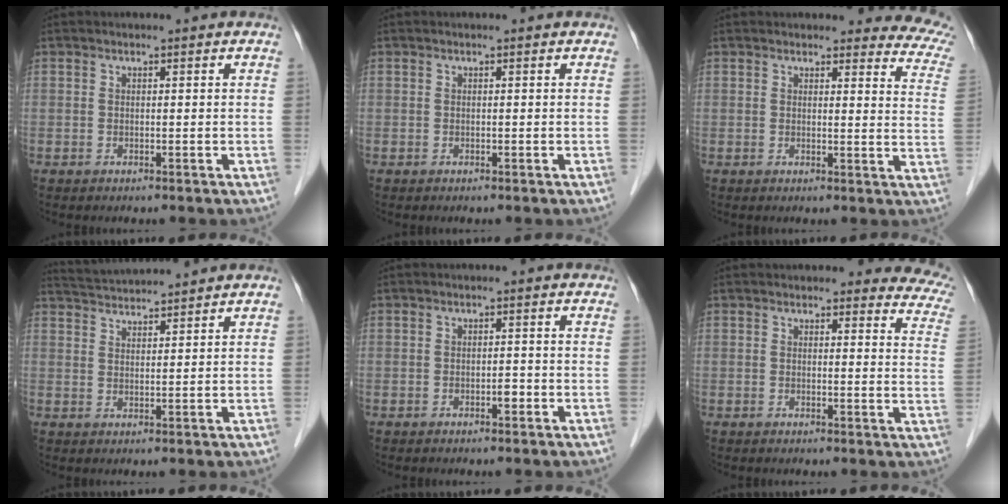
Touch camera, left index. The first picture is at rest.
{"total": 0.0}
{"total": 10.9, "force": [10.1, 2.7, 3.0], "torque": [0.006, -0.050, 0.071]}
{"total": 6.2, "force": [6.0, -1.0, 1.0], "torque": [-0.026, 0.025, 0.104]}
{"total": 1.1, "force": [-0.6, 0.5, 0.8], "torque": [-0.013, 0.002, -0.009]}
{"total": 10.3, "force": [9.7, 2.8, 2.1], "torque": [0.025, -0.045, 0.062]}